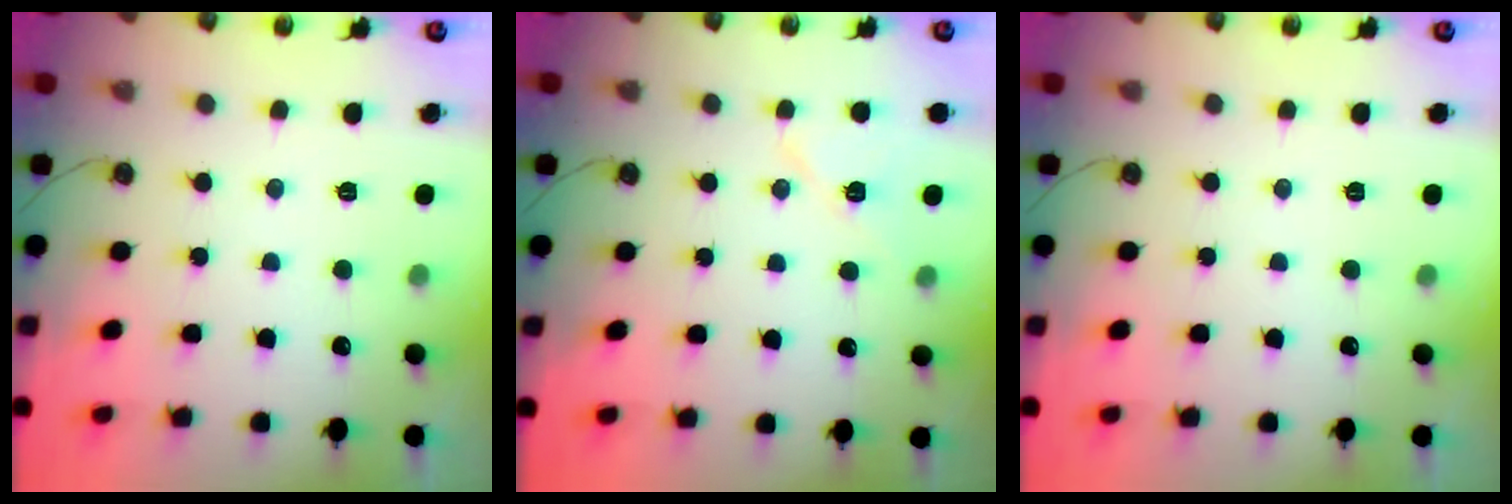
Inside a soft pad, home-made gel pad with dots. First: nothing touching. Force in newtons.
{"total": 8.3, "press": 8.2, "slide": 1.4}
{"total": 0.0}